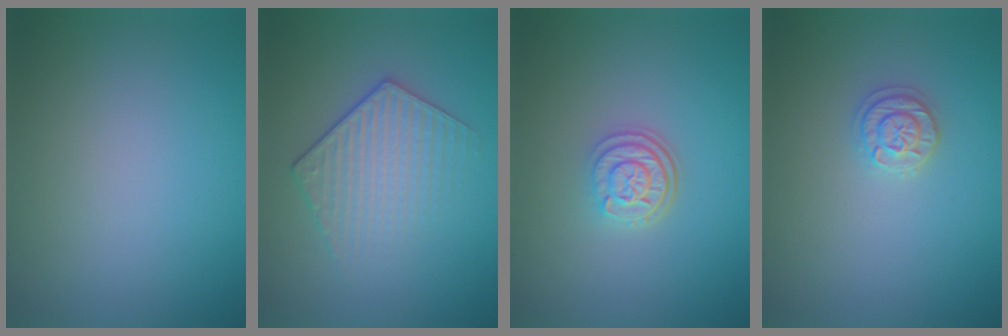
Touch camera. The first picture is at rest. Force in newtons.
{"total": 3.6, "press": 3.2, "slide": 1.6}
{"total": 3.1, "press": 2.5, "slide": 1.8}
{"total": 1.8, "press": 1.8, "slide": 0.1}